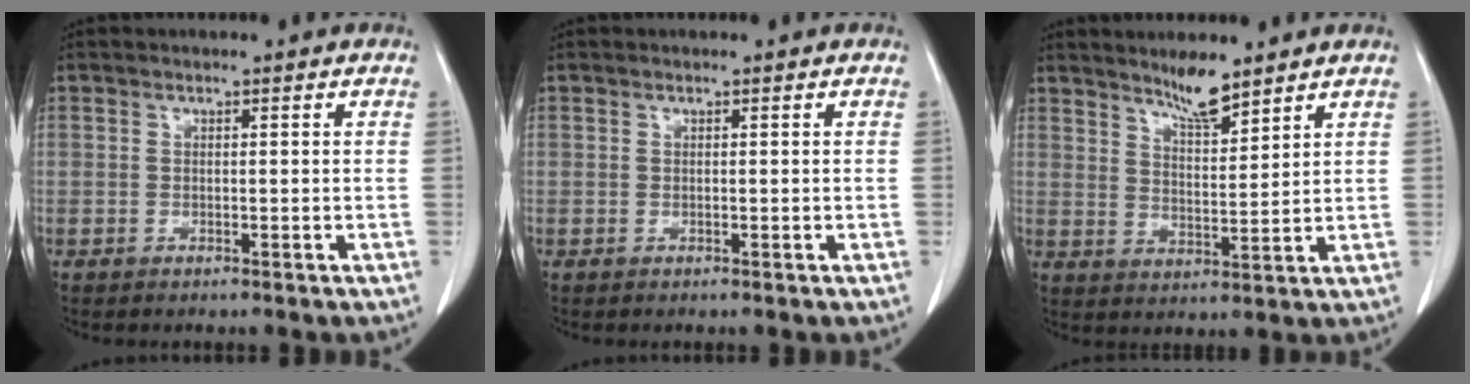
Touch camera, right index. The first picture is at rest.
{"total": 0.0}
{"total": 5.4, "force": [4.7, 0.5, 2.7], "torque": [-0.051, -0.007, 0.086]}